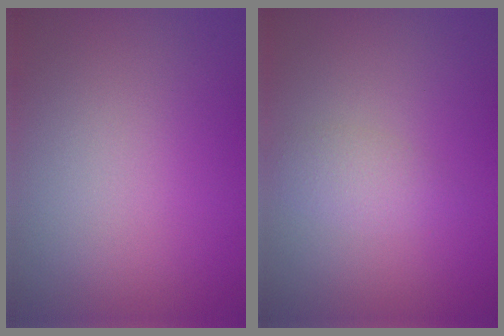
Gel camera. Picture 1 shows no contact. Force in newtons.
{"total": 1.5, "press": 1.5, "slide": 0.0}